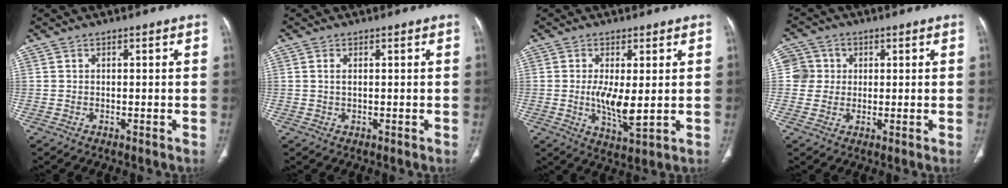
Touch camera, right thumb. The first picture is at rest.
{"total": 1.1, "force": [0.3, 0.5, 0.9], "torque": [-0.024, 0.003, 0.008]}
{"total": 7.1, "force": [0.2, 2.3, 6.8], "torque": [-0.130, -0.021, 0.007]}
{"total": 5.4, "force": [0.8, 5.3, 0.6], "torque": [0.015, 0.007, 0.012]}